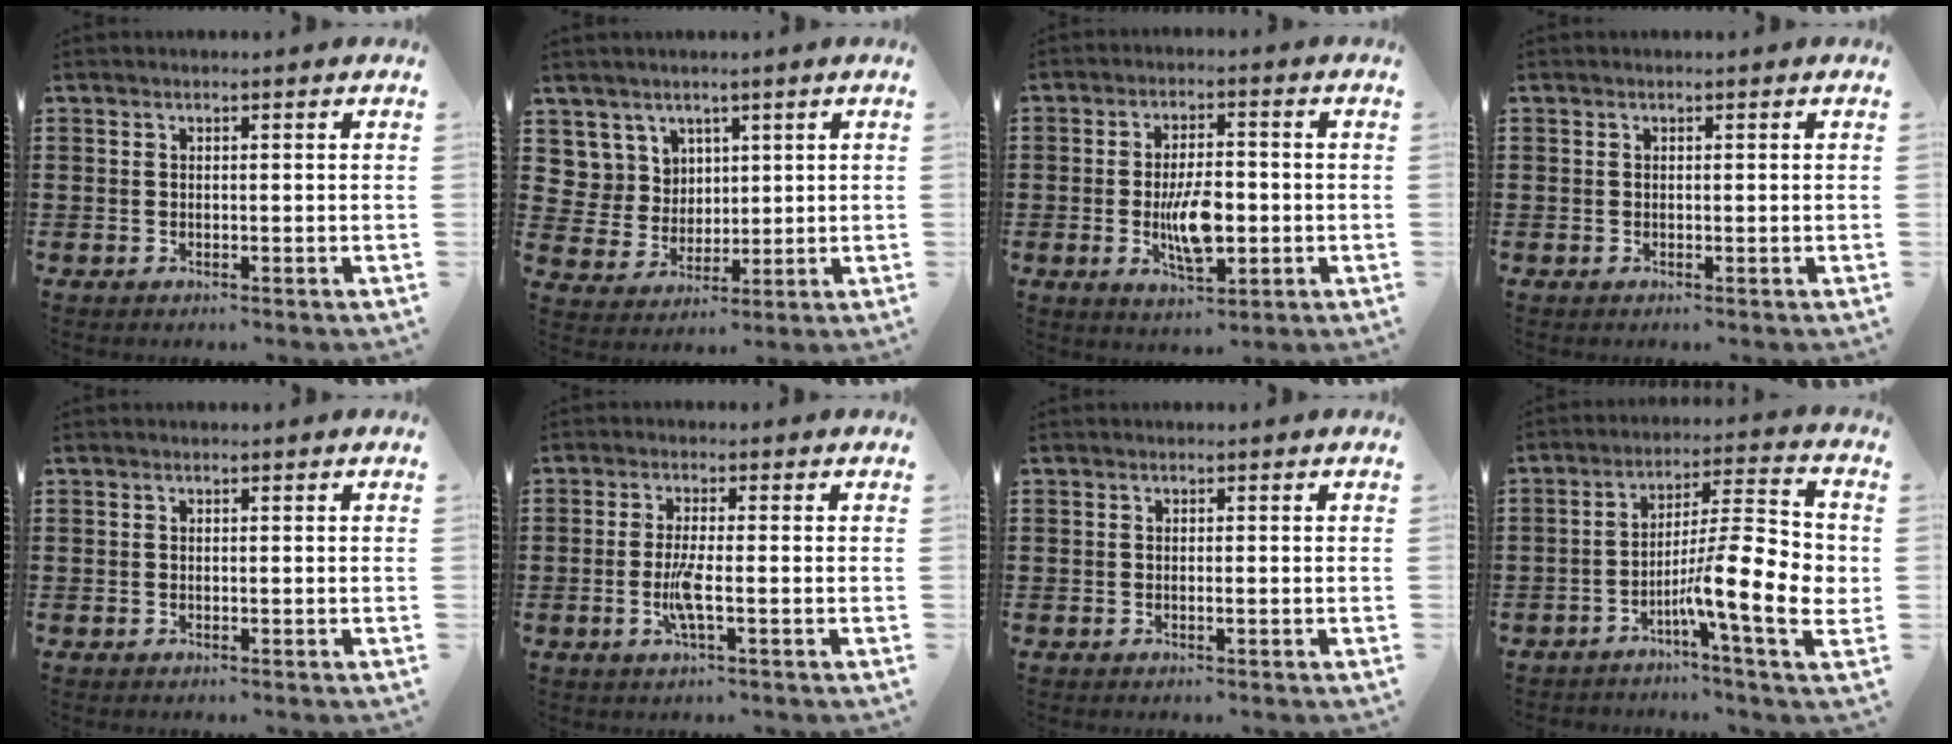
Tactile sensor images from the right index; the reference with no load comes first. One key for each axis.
{"total": 6.3, "fx": 3.2, "fy": 5.4, "fz": 0.7, "tx": -0.048, "ty": 0.002, "tz": 0.064}
{"total": 8.0, "fx": -1.2, "fy": 3.1, "fz": 7.3, "tx": -0.145, "ty": -0.009, "tz": -0.030}
{"total": 0.0}
{"total": 0.0}
{"total": 4.6, "fx": -1.2, "fy": 0.5, "fz": 4.4, "tx": -0.091, "ty": -0.010, "tz": -0.027}
{"total": 0.6, "fx": -0.2, "fy": 0.0, "fz": 0.5, "tx": -0.009, "ty": -0.004, "tz": -0.003}
{"total": 12.8, "fx": -2.8, "fy": 2.2, "fz": 12.3, "tx": -0.210, "ty": -0.023, "tz": -0.054}